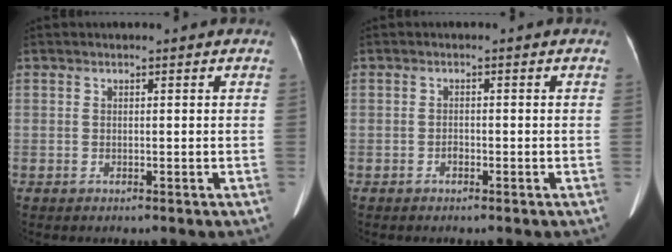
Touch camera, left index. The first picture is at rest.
{"total": 0.9, "force": [-0.6, 0.4, 0.5], "torque": [-0.008, 0.003, -0.012]}